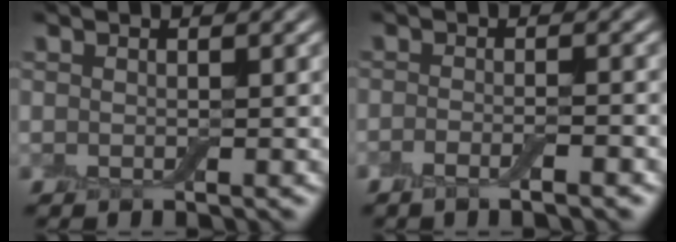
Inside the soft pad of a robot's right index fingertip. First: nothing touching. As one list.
[{"total": 2.5, "force": [-1.5, 0.5, 2.0], "torque": [-0.033, 0.000, -0.029]}]